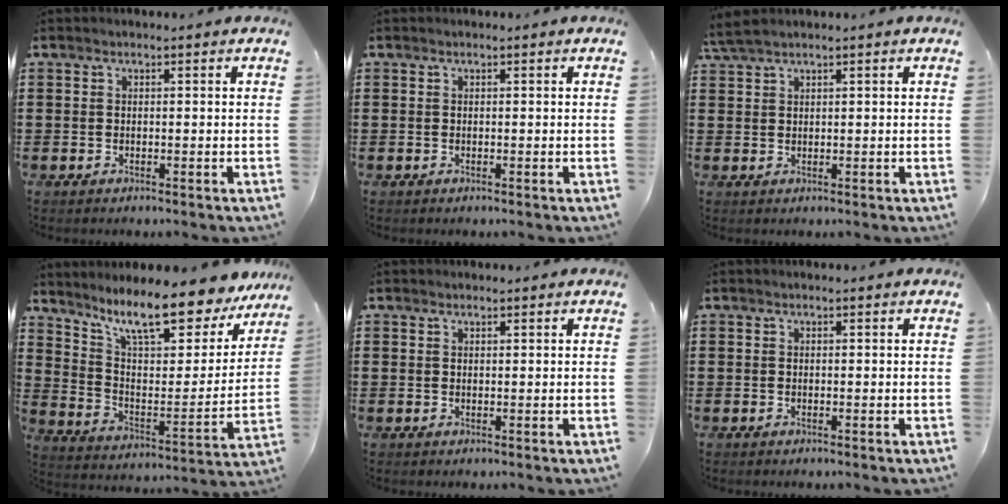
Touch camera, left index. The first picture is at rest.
{"total": 0.0}
{"total": 2.2, "force": [1.7, 0.1, 1.3], "torque": [-0.030, 0.000, 0.034]}
{"total": 12.3, "force": [9.9, 1.9, 7.1], "torque": [-0.148, -0.064, 0.166]}
{"total": 0.6, "force": [0.5, 0.2, 0.2], "torque": [-0.006, 0.001, 0.010]}
{"total": 0.0}